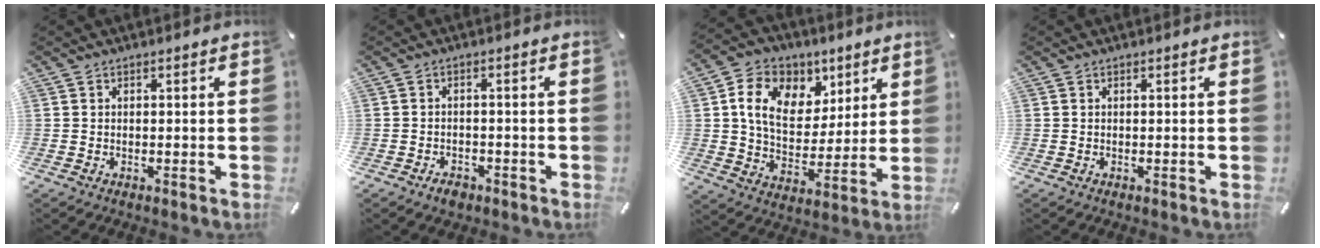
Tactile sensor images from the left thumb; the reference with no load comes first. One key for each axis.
{"total": 2.5, "fx": -1.7, "fy": 1.6, "fz": 1.0, "tx": -0.017, "ty": 0.008, "tz": -0.033}
{"total": 13.3, "fx": 5.7, "fy": 10.2, "fz": 6.4, "tx": -0.112, "ty": -0.015, "tz": 0.110}
{"total": 0.0}